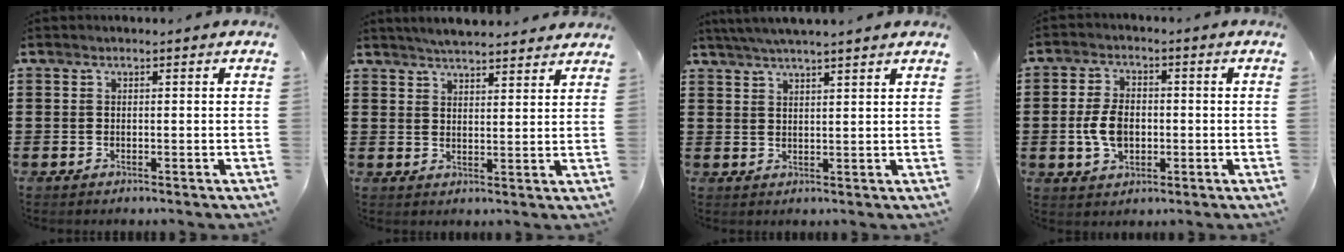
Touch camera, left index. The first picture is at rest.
{"total": 3.8, "force": [3.7, -0.1, 0.6], "torque": [-0.021, -0.011, 0.067]}
{"total": 3.4, "force": [3.1, -0.5, 1.2], "torque": [-0.032, -0.004, 0.055]}
{"total": 5.8, "force": [-0.8, 3.7, 4.4], "torque": [-0.110, -0.001, -0.022]}